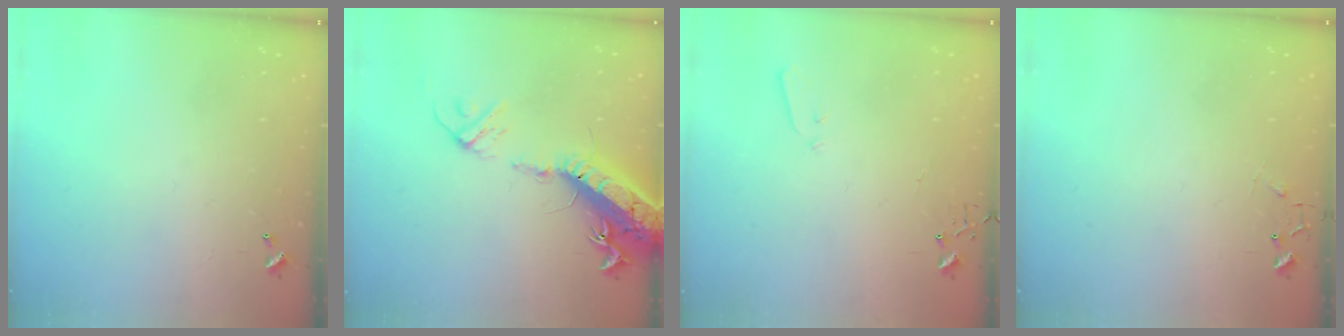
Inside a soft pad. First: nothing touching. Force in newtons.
{"total": 20.7, "press": 20.1, "slide": 4.8}
{"total": 3.3, "press": 3.2, "slide": 0.5}
{"total": 5.7, "press": 5.7, "slide": 0.2}